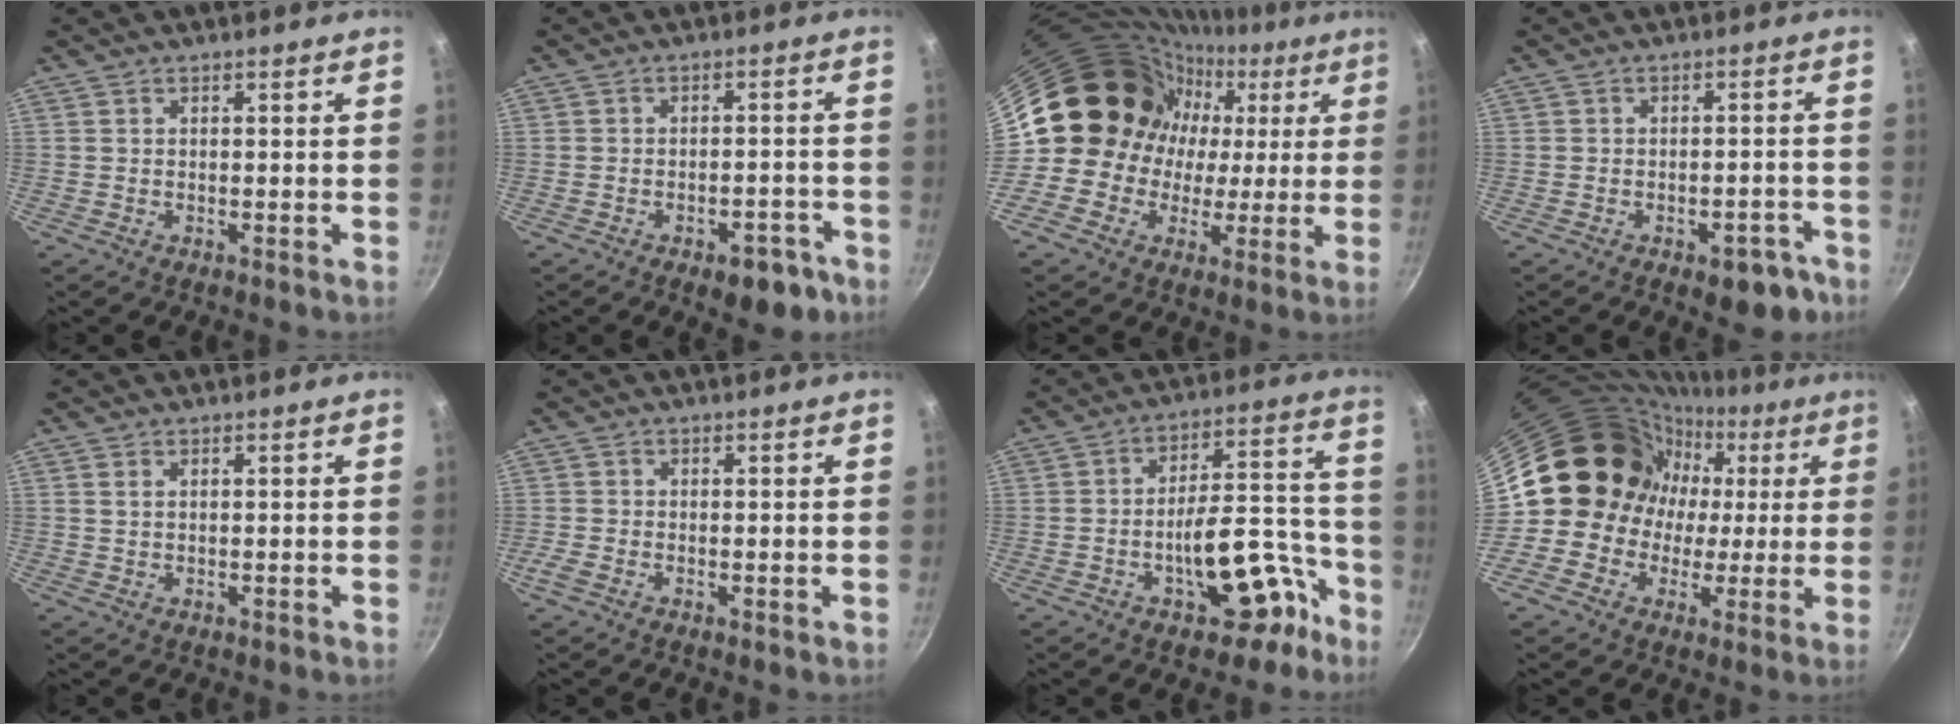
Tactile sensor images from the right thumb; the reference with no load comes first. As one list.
[{"total": 7.5, "force": [-4.3, 3.9, 4.8], "torque": [-0.027, 0.035, -0.043]}, {"total": 18.1, "force": [2.4, 16.5, 6.9], "torque": [-0.063, 0.036, 0.031]}, {"total": 7.2, "force": [-4.1, 3.9, 4.4], "torque": [-0.016, 0.037, -0.038]}, {"total": 1.0, "force": [0.5, 0.6, 0.7], "torque": [-0.013, 0.001, 0.010]}, {"total": 1.6, "force": [-0.6, 1.0, 1.1], "torque": [-0.026, 0.001, -0.017]}, {"total": 15.0, "force": [-7.4, 7.3, 10.8], "torque": [-0.085, 0.088, -0.099]}, {"total": 16.7, "force": [1.2, 15.5, 6.1], "torque": [-0.044, 0.036, 0.007]}]